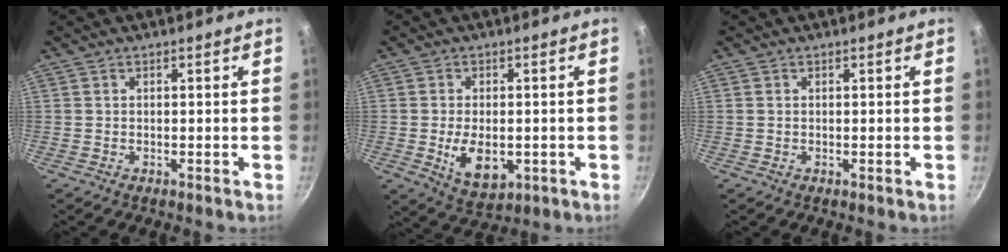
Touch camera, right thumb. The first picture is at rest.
{"total": 8.0, "force": [-1.5, 4.6, 6.3], "torque": [-0.095, -0.008, -0.012]}
{"total": 0.0}